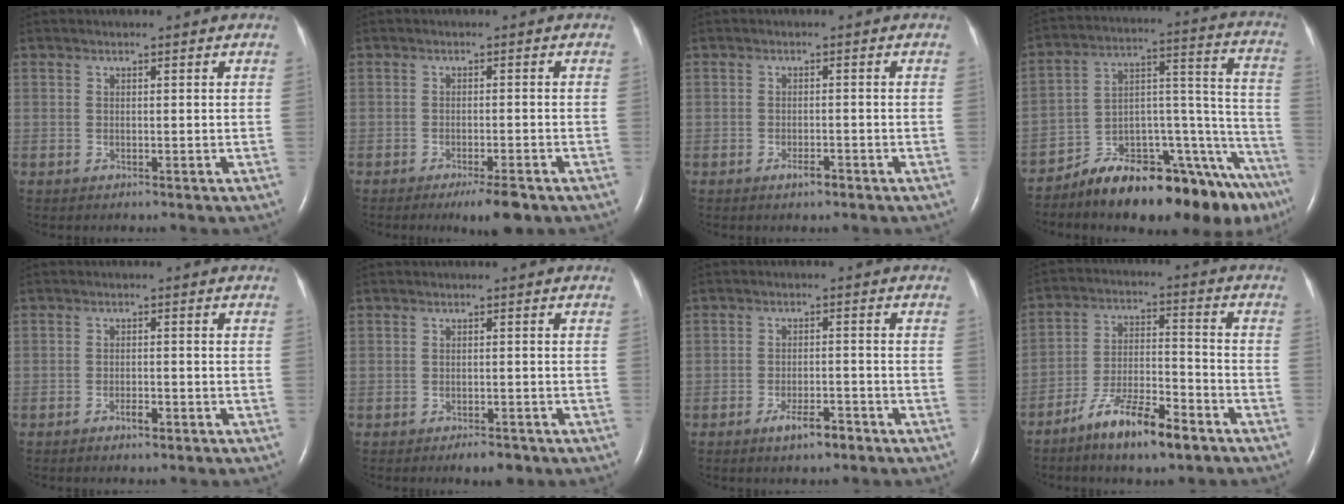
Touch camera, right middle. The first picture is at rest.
{"total": 4.4, "force": [-3.0, 0.5, 3.2], "torque": [-0.049, -0.009, -0.043]}
{"total": 1.8, "force": [-1.2, 0.5, 1.2], "torque": [-0.024, -0.001, -0.019]}
{"total": 22.4, "force": [-18.0, 4.4, 12.6], "torque": [-0.100, 0.046, -0.271]}
{"total": 2.1, "force": [-1.4, 0.7, 1.5], "torque": [-0.028, 0.001, -0.022]}
{"total": 2.8, "force": [-2.1, 0.9, 1.6], "torque": [-0.025, -0.002, -0.024]}
{"total": 4.1, "force": [-2.8, 1.1, 2.8], "torque": [-0.054, 0.000, -0.047]}
{"total": 11.2, "force": [-7.7, 2.5, 7.8], "torque": [-0.145, -0.006, -0.139]}